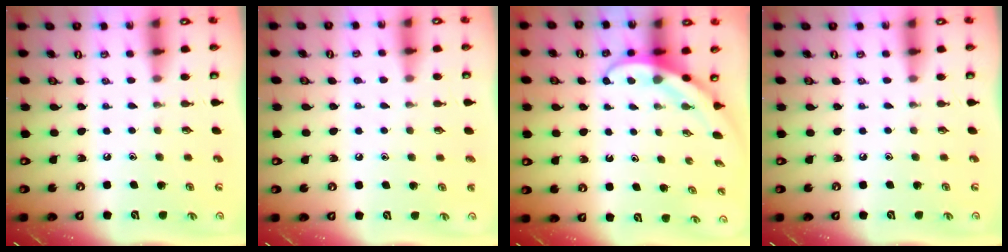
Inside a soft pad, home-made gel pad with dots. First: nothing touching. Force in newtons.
{"total": 4.1, "press": 4.1, "slide": 0.5}
{"total": 3.8, "press": 3.8, "slide": 0.3}
{"total": 0.0}